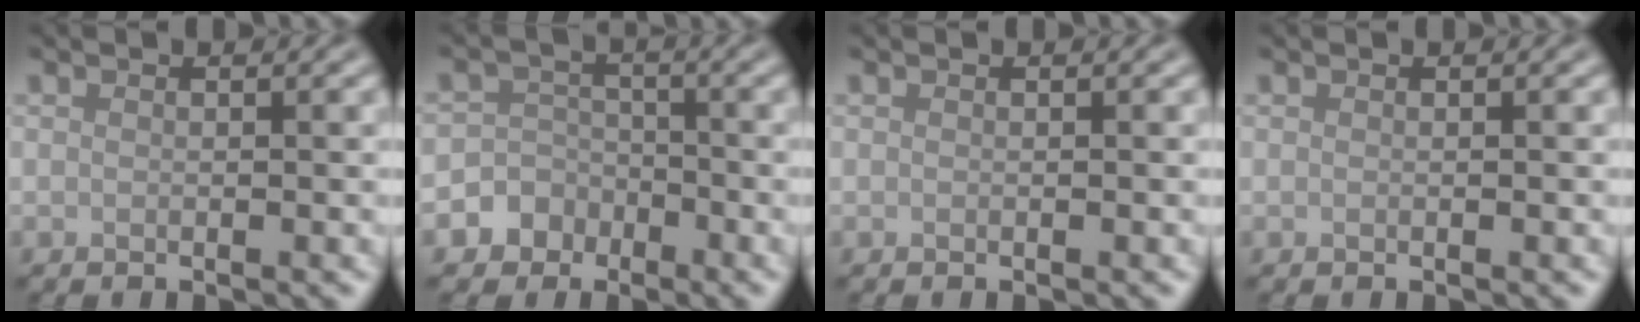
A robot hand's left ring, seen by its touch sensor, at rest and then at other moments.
{"total": 4.9, "force": [-2.6, 4.1, 0.3], "torque": [0.024, 0.000, -0.065]}
{"total": 0.0}
{"total": 0.0}